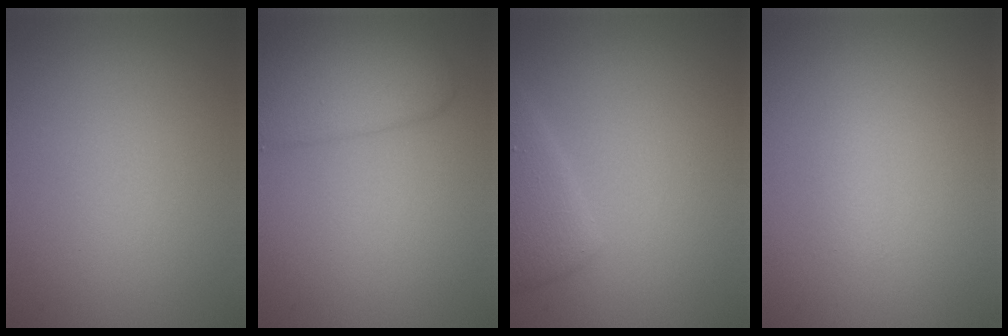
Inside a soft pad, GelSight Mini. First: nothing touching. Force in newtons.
{"total": 3.8, "press": 3.8, "slide": 0.2}
{"total": 2.5, "press": 2.5, "slide": 0.2}
{"total": 0.8, "press": 0.8, "slide": 0.0}